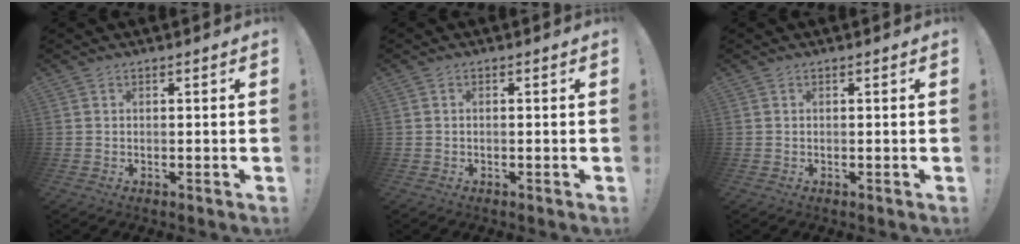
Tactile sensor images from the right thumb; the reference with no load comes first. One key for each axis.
{"total": 0.9, "fx": -0.7, "fy": 0.0, "fz": 0.6, "tx": -0.008, "ty": 0.001, "tz": -0.013}
{"total": 0.0}